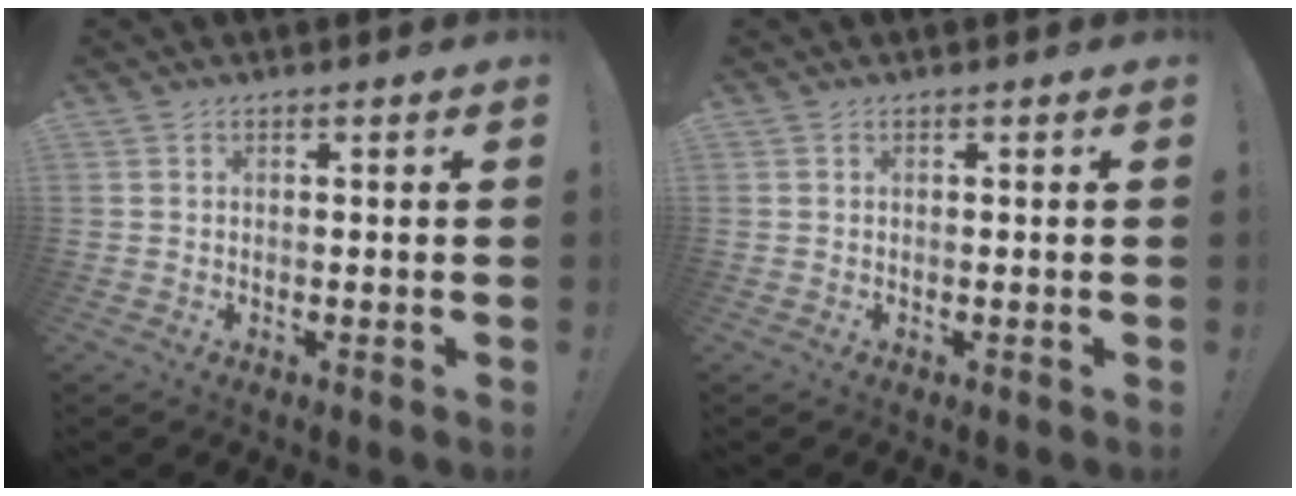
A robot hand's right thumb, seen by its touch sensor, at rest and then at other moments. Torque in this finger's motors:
{"motor_torque": [-0.01, -0.01, -0.12, 0.13, 0.00]}